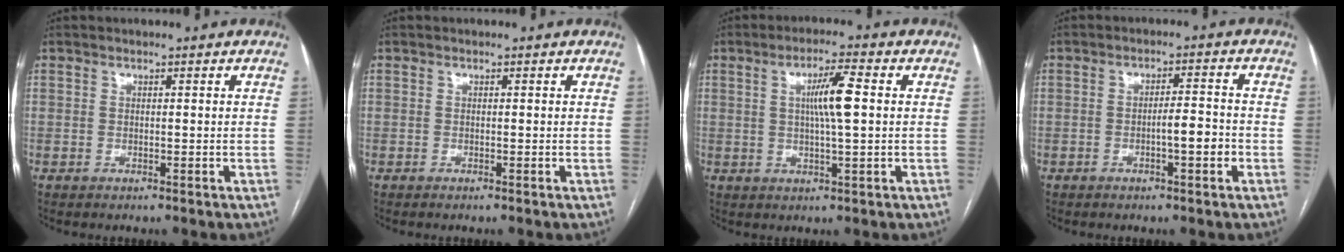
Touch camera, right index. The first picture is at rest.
{"total": 0.0}
{"total": 6.4, "force": [1.0, 0.3, 6.4], "torque": [-0.110, 0.004, 0.016]}
{"total": 4.2, "force": [-1.4, 0.6, 3.8], "torque": [-0.057, 0.006, -0.022]}